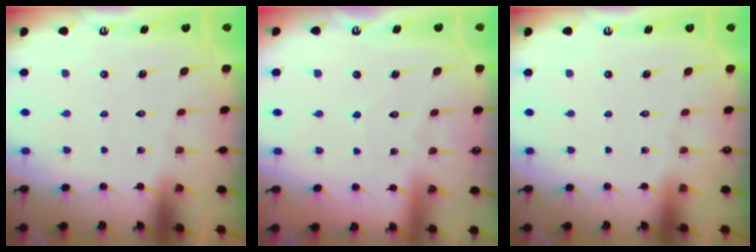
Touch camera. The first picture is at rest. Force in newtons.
{"total": 2.6, "press": 2.6, "slide": 0.3}
{"total": 0.0}